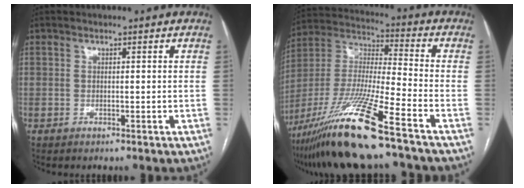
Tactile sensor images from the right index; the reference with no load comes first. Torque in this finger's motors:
{"motor_torque": [1.12, -1.02, 0.98, 0.21]}